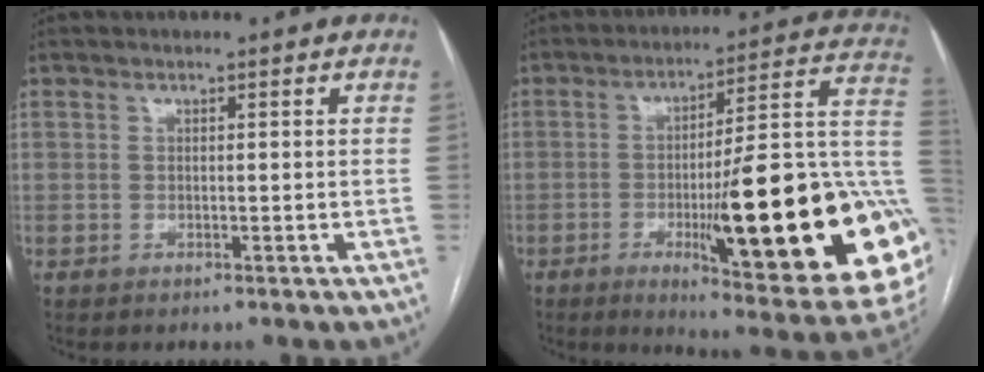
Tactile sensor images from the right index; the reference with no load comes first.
{"total": 30.5, "force": [-5.2, 3.9, 29.8], "torque": [-0.311, -0.005, -0.075]}